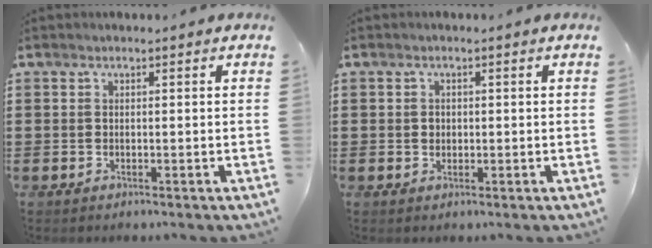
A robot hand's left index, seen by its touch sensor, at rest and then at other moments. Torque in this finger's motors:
{"motor_torque": [0.40, 0.29, 0.18, 0.01]}